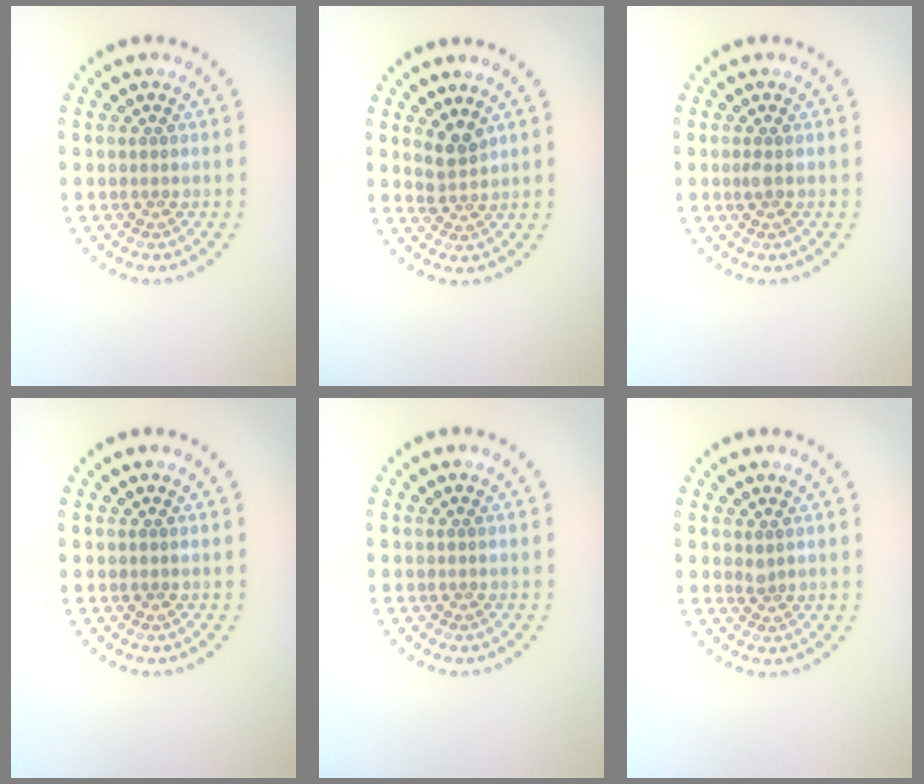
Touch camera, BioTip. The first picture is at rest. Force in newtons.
{"total": 2.0, "press": 1.5, "slide": 1.3}
{"total": 0.6, "press": 0.6, "slide": 0.3}
{"total": 0.0}
{"total": 0.0}
{"total": 0.7, "press": 0.6, "slide": 0.3}